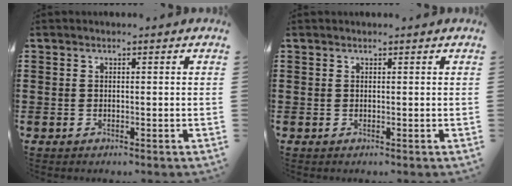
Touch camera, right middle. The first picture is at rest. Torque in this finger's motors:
{"motor_torque": [0.19, -0.35, 0.12, 0.04]}